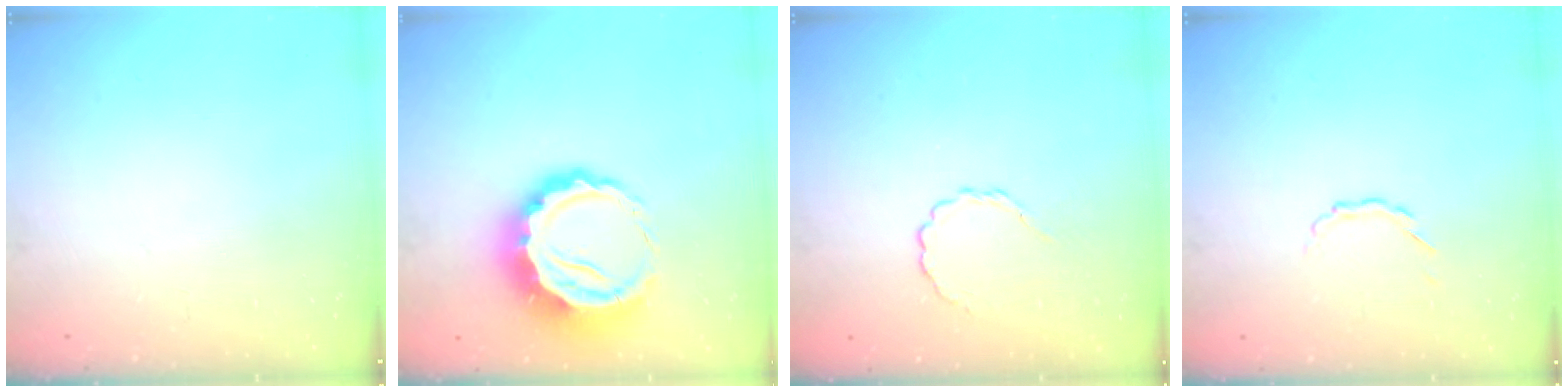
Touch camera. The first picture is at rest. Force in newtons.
{"total": 12.0, "press": 11.7, "slide": 2.7}
{"total": 2.9, "press": 2.6, "slide": 1.1}
{"total": 2.1, "press": 2.1, "slide": 0.6}